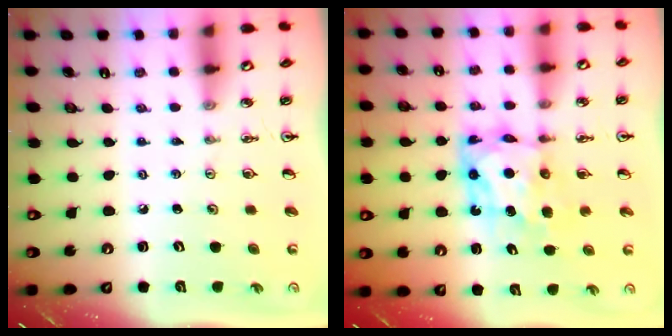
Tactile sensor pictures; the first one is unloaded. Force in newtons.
{"total": 8.3, "press": 8.3, "slide": 0.7}